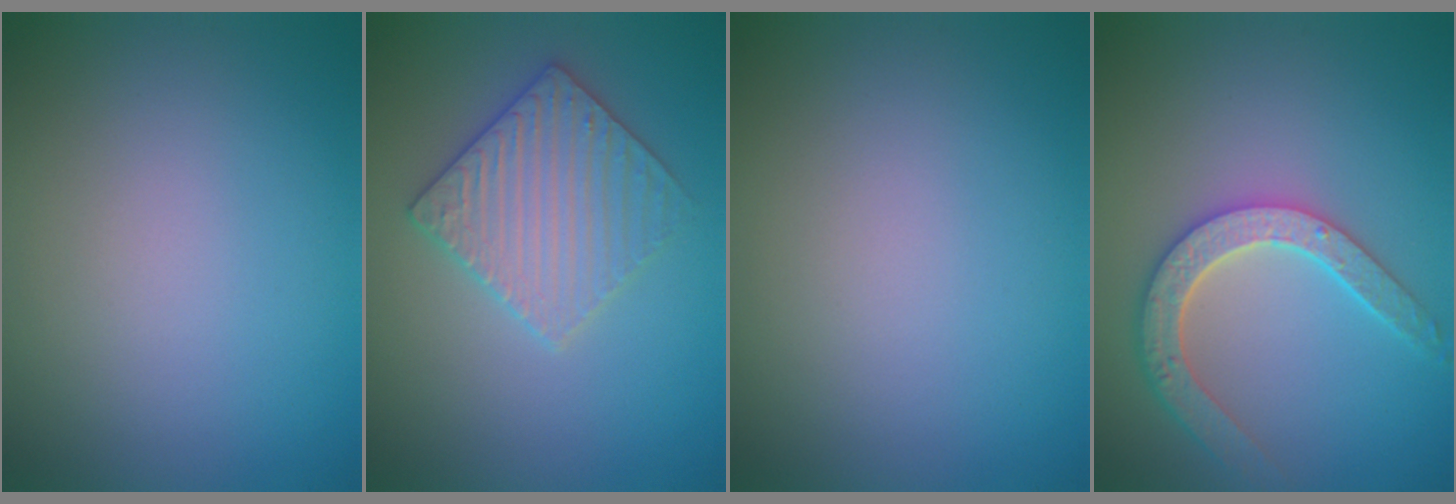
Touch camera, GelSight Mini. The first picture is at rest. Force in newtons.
{"total": 3.5, "press": 3.5, "slide": 0.4}
{"total": 0.0}
{"total": 4.7, "press": 4.2, "slide": 2.1}